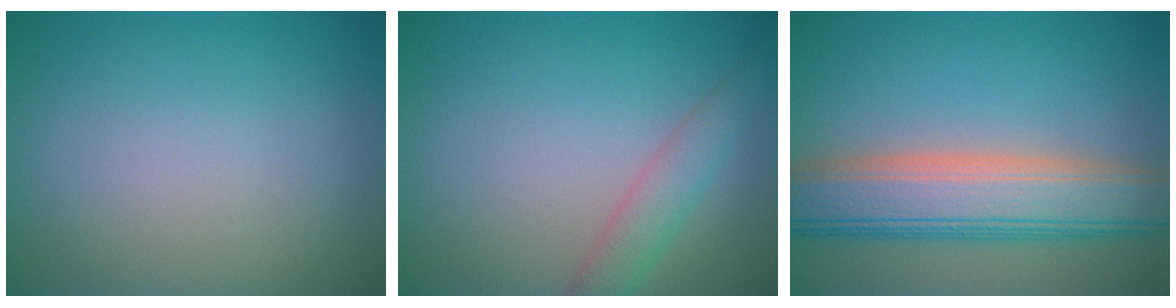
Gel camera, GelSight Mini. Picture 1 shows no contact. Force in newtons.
{"total": 2.5, "press": 2.5, "slide": 0.1}
{"total": 8.4, "press": 8.4, "slide": 0.5}